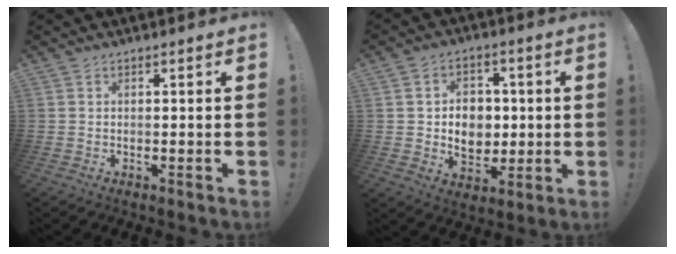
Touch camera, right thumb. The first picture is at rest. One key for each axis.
{"total": 10.8, "fx": 0.7, "fy": 8.7, "fz": 6.3, "tx": -0.095, "ty": -0.009, "tz": 0.017}